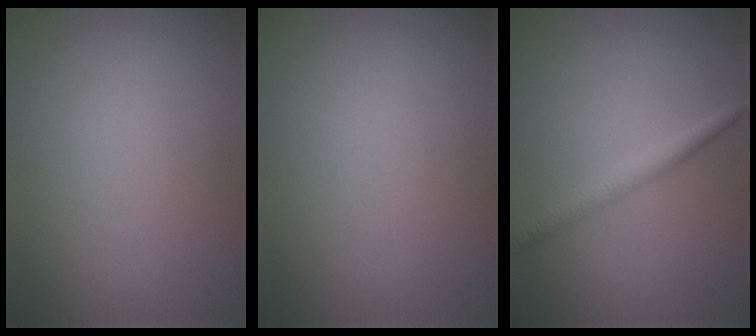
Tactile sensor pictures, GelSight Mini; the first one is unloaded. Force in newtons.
{"total": 0.0}
{"total": 2.1, "press": 2.1, "slide": 0.0}